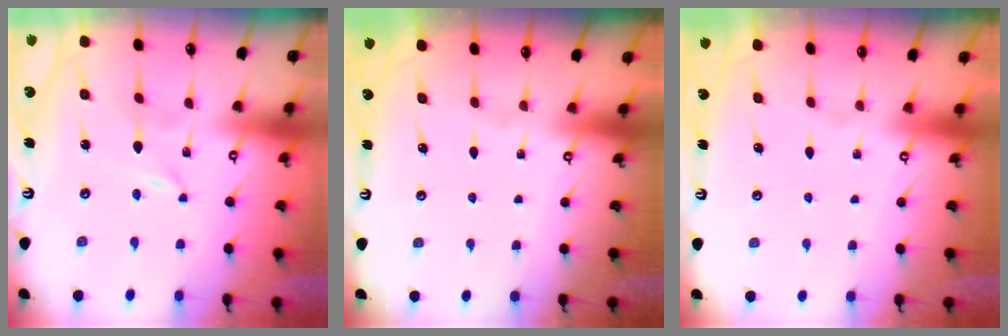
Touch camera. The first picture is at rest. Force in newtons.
{"total": 0.0}
{"total": 0.0}